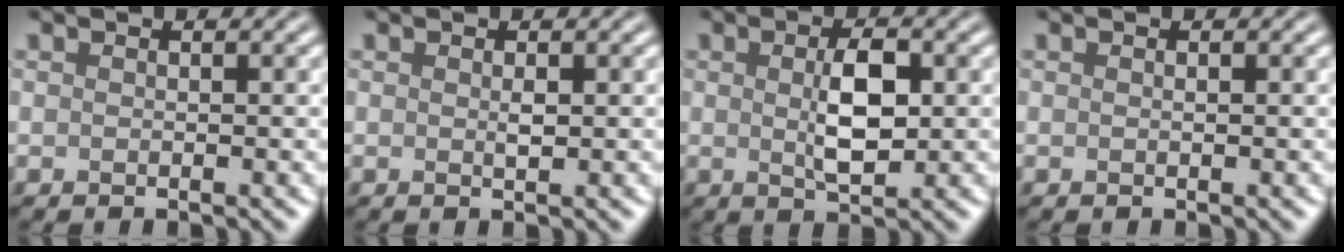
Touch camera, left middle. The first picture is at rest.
{"total": 0.7, "force": [0.1, 0.2, 0.7], "torque": [-0.013, -0.001, 0.002]}
{"total": 4.0, "force": [0.3, 1.8, 3.6], "torque": [-0.073, -0.001, 0.007]}
{"total": 0.0}